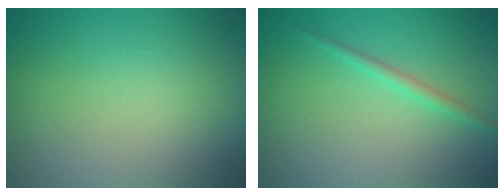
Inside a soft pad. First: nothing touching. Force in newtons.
{"total": 1.2, "press": 1.2, "slide": 0.1}